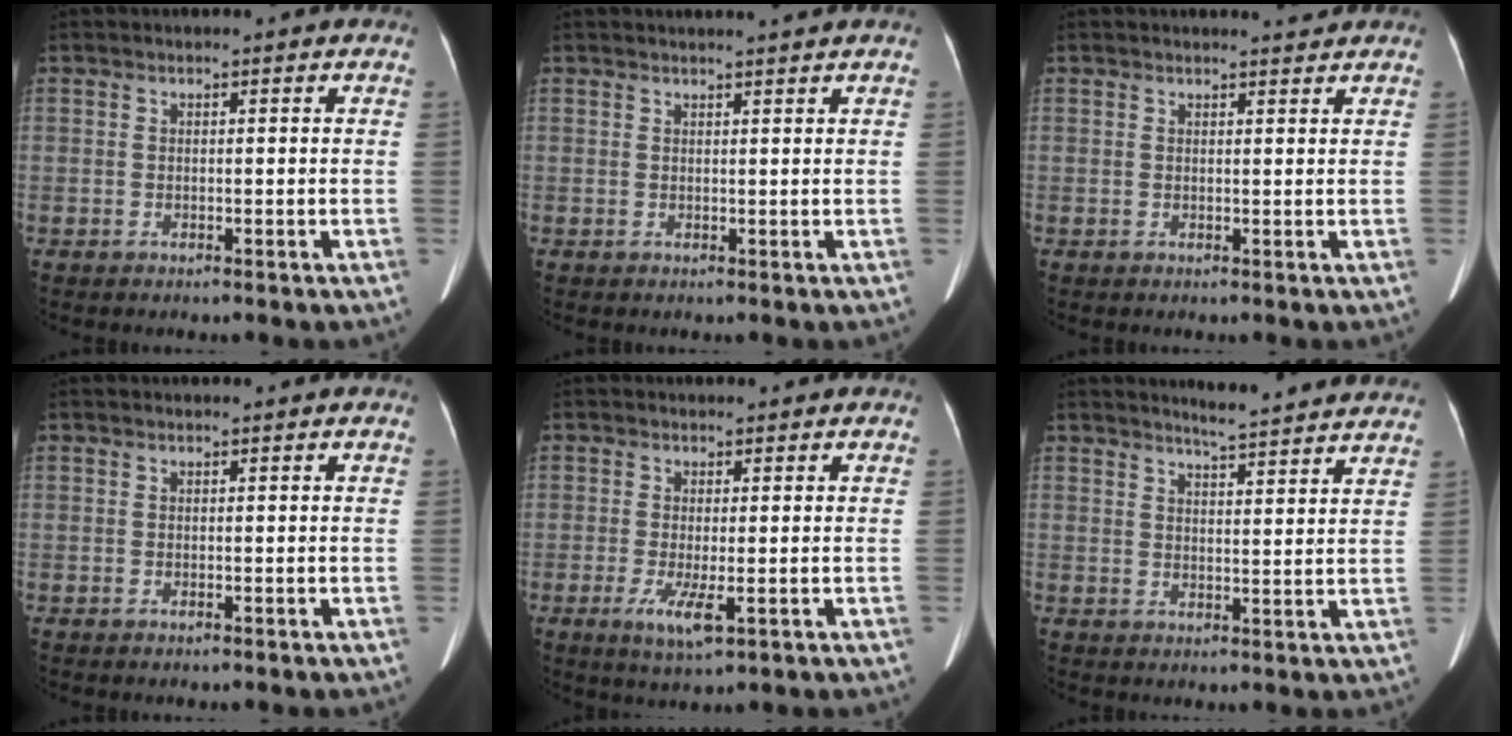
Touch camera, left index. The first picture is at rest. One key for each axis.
{"total": 2.9, "fx": 2.6, "fy": -0.7, "fz": 1.1, "tx": -0.014, "ty": 0.005, "tz": 0.034}
{"total": 1.4, "fx": 1.4, "fy": -0.2, "fz": 0.1, "tx": -0.006, "ty": -0.007, "tz": 0.021}
{"total": 0.0}
{"total": 4.1, "fx": -0.9, "fy": 0.9, "fz": 3.9, "tx": -0.072, "ty": -0.009, "tz": -0.011}
{"total": 10.5, "fx": 10.0, "fy": 0.6, "fz": 3.1, "tx": -0.042, "ty": 0.001, "tz": 0.112}